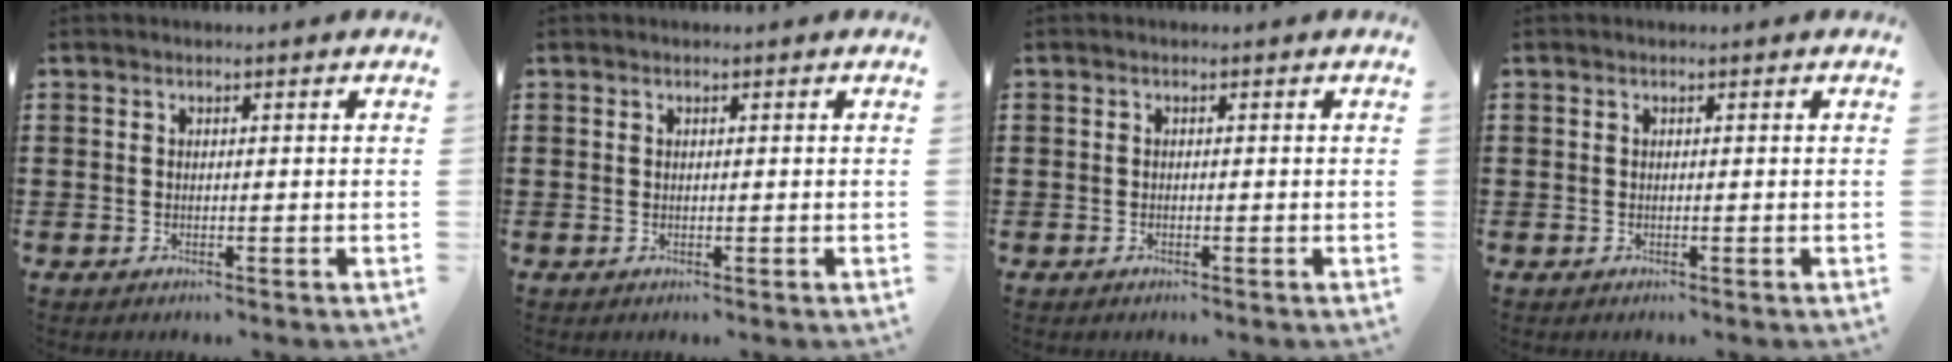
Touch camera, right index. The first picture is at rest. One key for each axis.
{"total": 0.0}
{"total": 0.0}
{"total": 0.0}